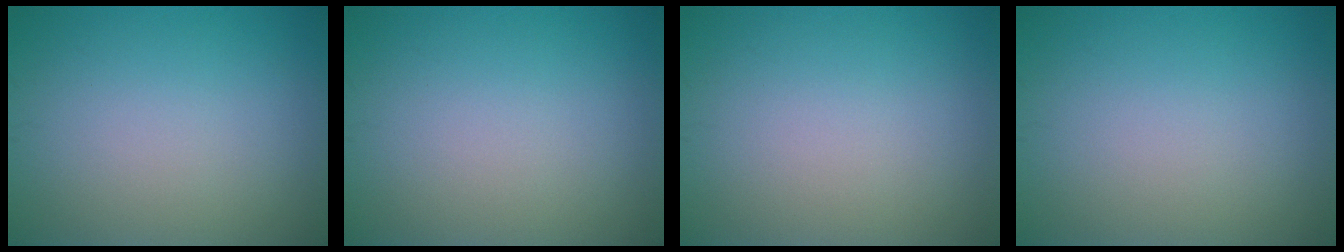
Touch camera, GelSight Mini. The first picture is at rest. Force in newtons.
{"total": 0.0}
{"total": 0.0}
{"total": 0.0}